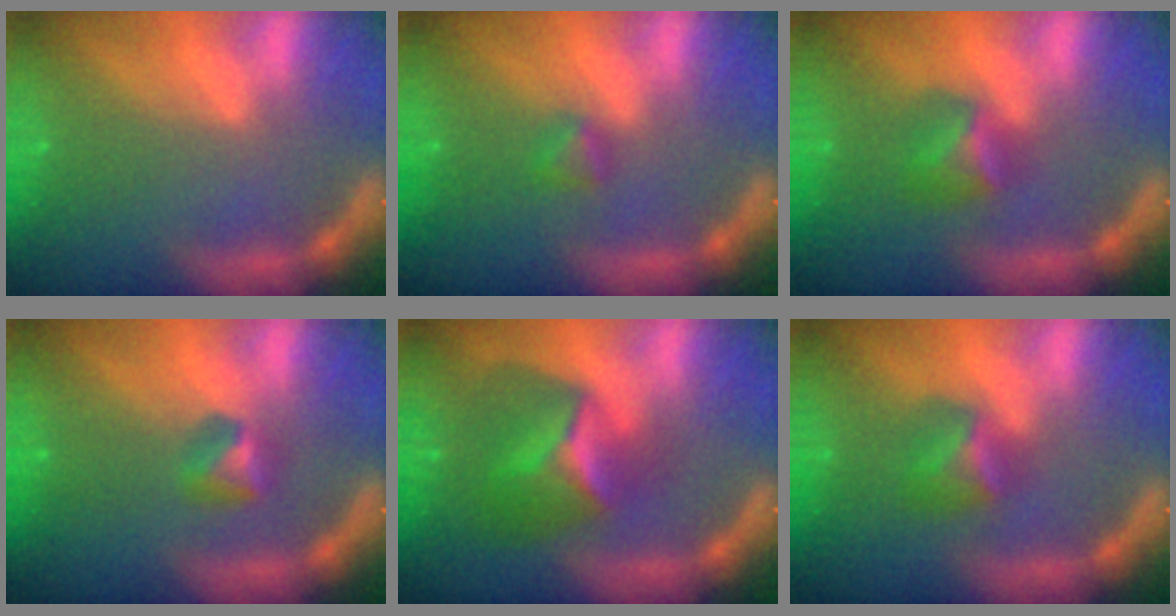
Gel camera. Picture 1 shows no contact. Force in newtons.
{"total": 1.4}
{"total": 2.9}
{"total": 1.9}
{"total": 6.4}
{"total": 2.9}